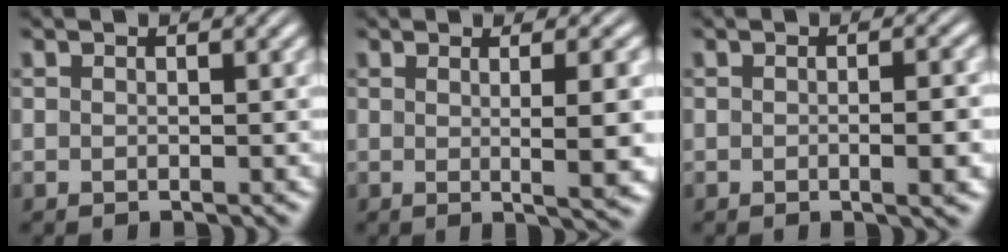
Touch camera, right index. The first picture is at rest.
{"total": 4.4, "force": [0.1, -0.2, 4.4], "torque": [-0.058, -0.002, 0.001]}
{"total": 1.9, "force": [-0.5, 0.1, 1.8], "torque": [-0.028, 0.004, -0.012]}